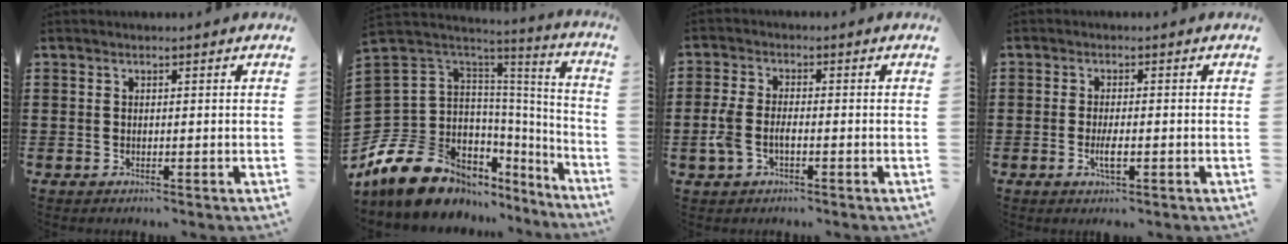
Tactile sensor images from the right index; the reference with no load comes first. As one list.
[{"total": 15.6, "force": [-10.6, 9.2, 6.8], "torque": [-0.167, -0.001, -0.179]}, {"total": 3.8, "force": [-1.2, 1.9, 3.0], "torque": [-0.081, -0.004, -0.031]}, {"total": 3.1, "force": [-0.9, 0.7, 2.9], "torque": [-0.064, -0.007, -0.020]}]